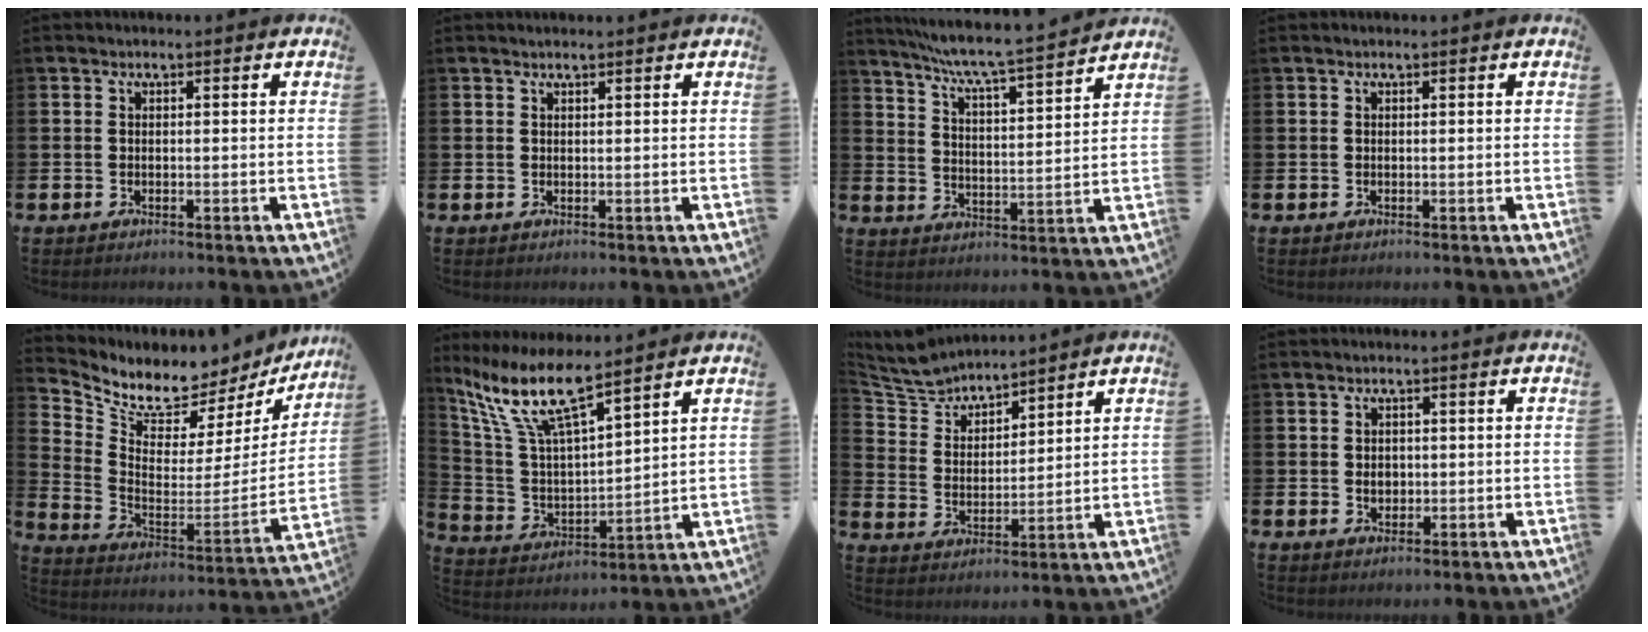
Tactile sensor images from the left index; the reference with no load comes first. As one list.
[{"total": 0.8, "force": [0.7, 0.0, 0.1], "torque": [0.004, -0.002, 0.012]}, {"total": 7.0, "force": [6.5, -0.2, 2.6], "torque": [-0.073, -0.052, 0.107]}, {"total": 0.0}, {"total": 7.4, "force": [6.9, 2.3, 1.2], "torque": [-0.060, -0.066, 0.116]}, {"total": 10.4, "force": [8.2, 2.1, 6.2], "torque": [-0.150, -0.038, 0.138]}, {"total": 6.1, "force": [6.0, 1.2, 0.6], "torque": [-0.040, -0.036, 0.107]}, {"total": 1.7, "force": [0.2, 1.5, 0.9], "torque": [0.002, 0.000, -0.003]}]